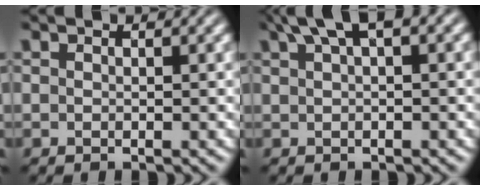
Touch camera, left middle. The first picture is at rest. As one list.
[{"total": 3.7, "force": [2.2, 1.0, 2.9], "torque": [-0.045, 0.016, 0.038]}]